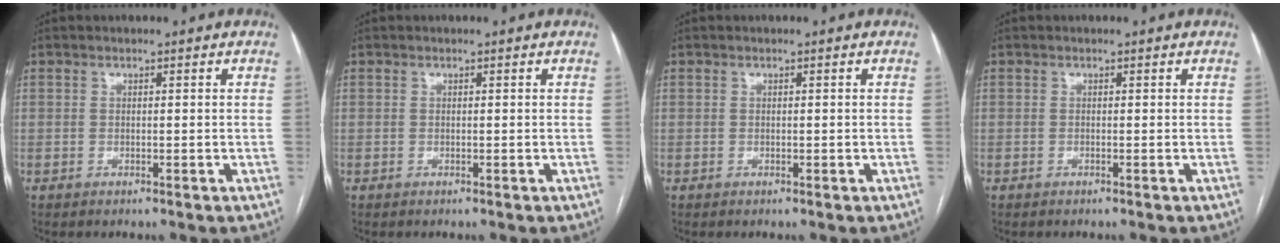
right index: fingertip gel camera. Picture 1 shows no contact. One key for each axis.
{"total": 0.0}
{"total": 0.0}
{"total": 0.0}